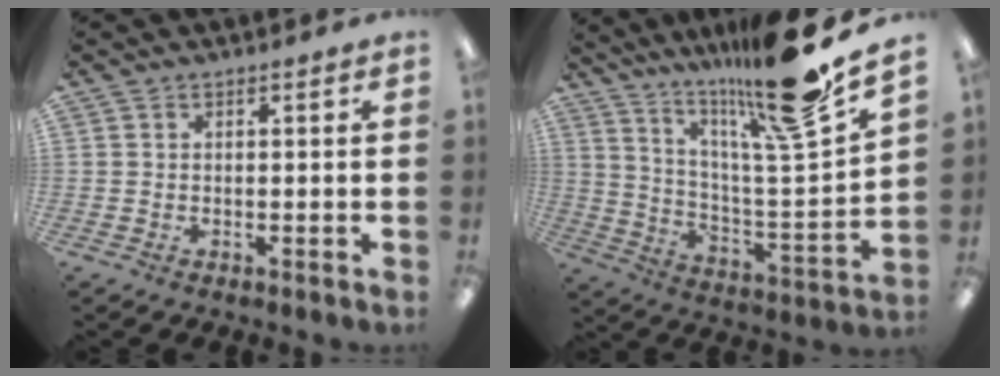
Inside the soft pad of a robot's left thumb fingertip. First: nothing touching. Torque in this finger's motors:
{"motor_torque": [2.56, 0.49, 1.40, -1.36, 0.39]}